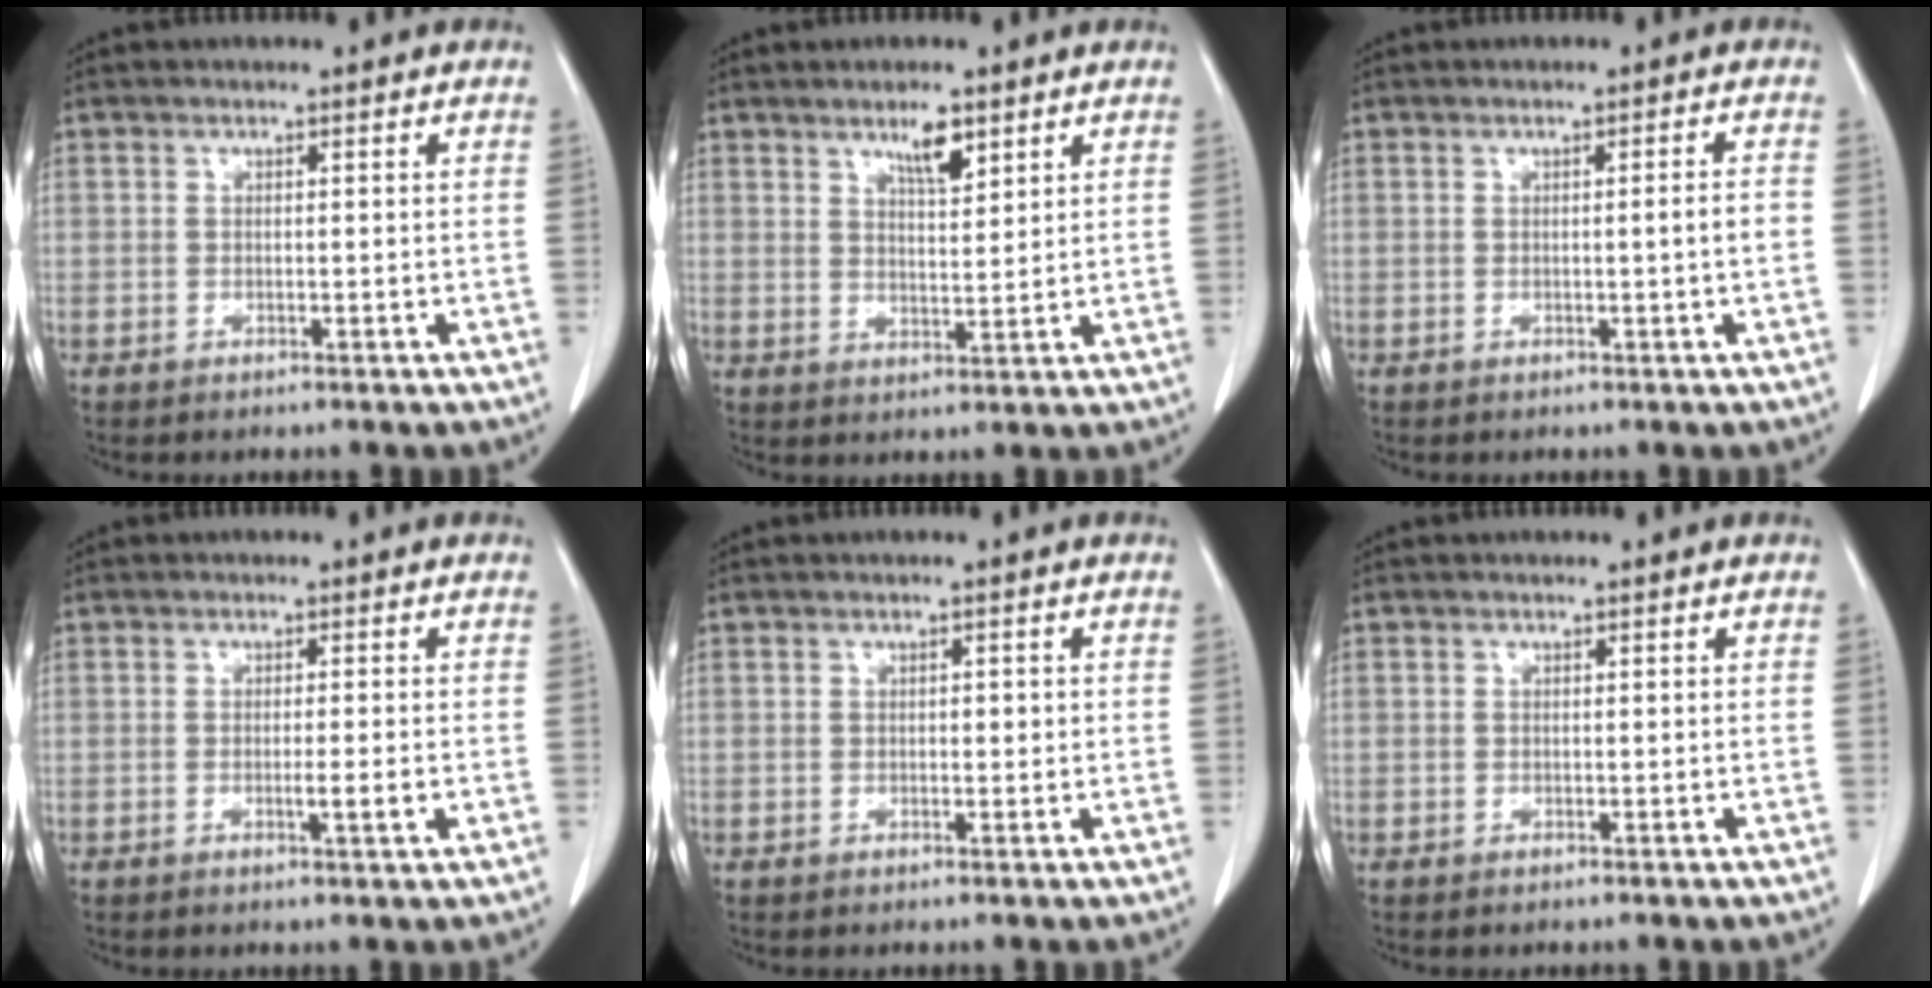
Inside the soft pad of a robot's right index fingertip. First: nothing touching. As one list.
[{"total": 4.3, "force": [2.9, 0.9, 3.1], "torque": [-0.056, -0.005, 0.051]}, {"total": 1.9, "force": [-0.4, -0.4, 1.8], "torque": [-0.027, -0.002, -0.005]}, {"total": 2.6, "force": [-0.7, -0.1, 2.5], "torque": [-0.040, -0.006, -0.011]}, {"total": 0.9, "force": [0.1, 0.4, 0.8], "torque": [-0.013, 0.000, 0.002]}, {"total": 0.0}]